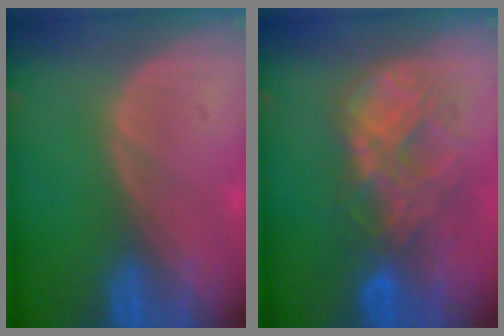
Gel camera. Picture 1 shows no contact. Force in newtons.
{"total": 8.8, "press": 7.6, "slide": 4.5}